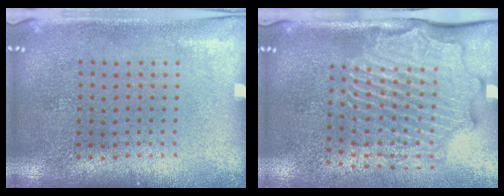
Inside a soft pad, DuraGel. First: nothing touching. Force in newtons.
{"total": 2.6, "press": 2.2, "slide": 1.4}